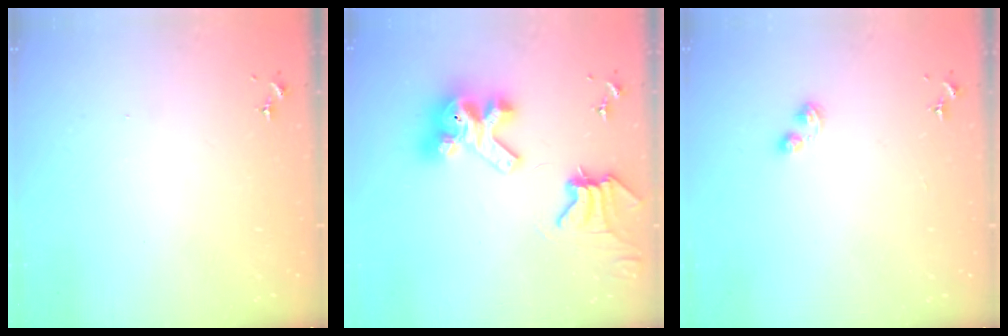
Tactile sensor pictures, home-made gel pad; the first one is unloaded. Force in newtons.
{"total": 12.7, "press": 12.6, "slide": 1.6}
{"total": 3.4, "press": 3.4, "slide": 0.4}